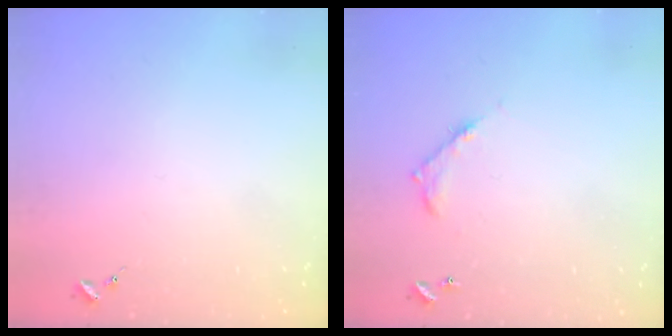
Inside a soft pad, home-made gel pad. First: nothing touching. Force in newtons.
{"total": 7.1, "press": 7.1, "slide": 0.5}